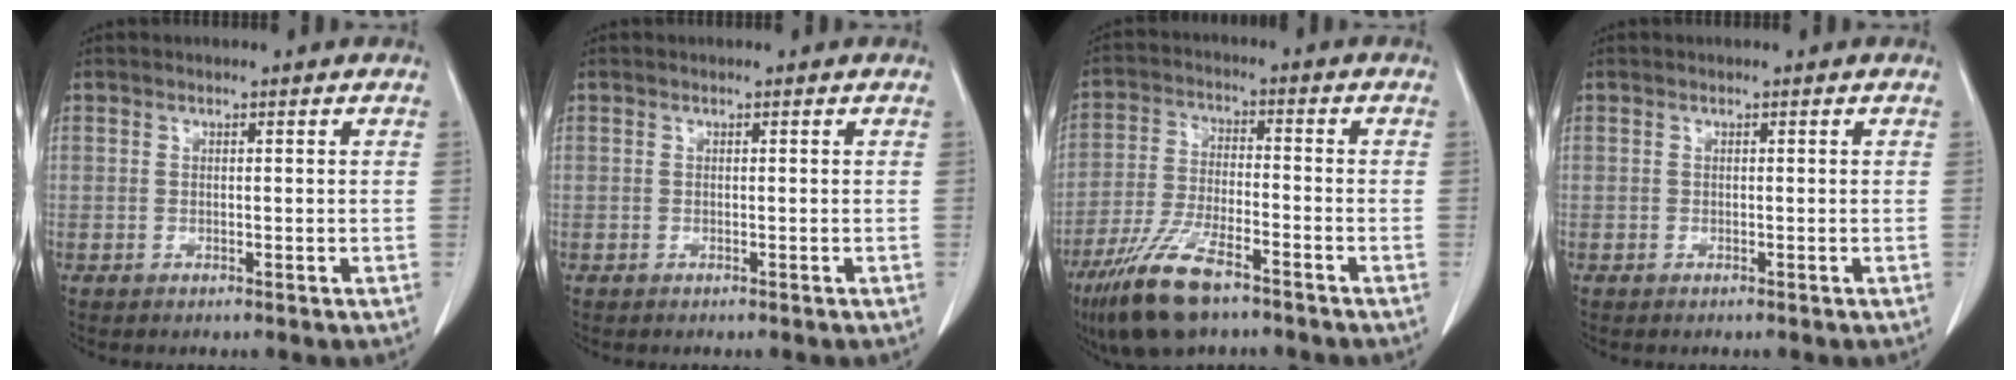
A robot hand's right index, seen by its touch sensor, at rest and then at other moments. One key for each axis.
{"total": 0.0}
{"total": 11.9, "fx": -8.1, "fy": 2.8, "fz": 8.1, "tx": -0.167, "ty": -0.022, "tz": -0.148}
{"total": 0.0}